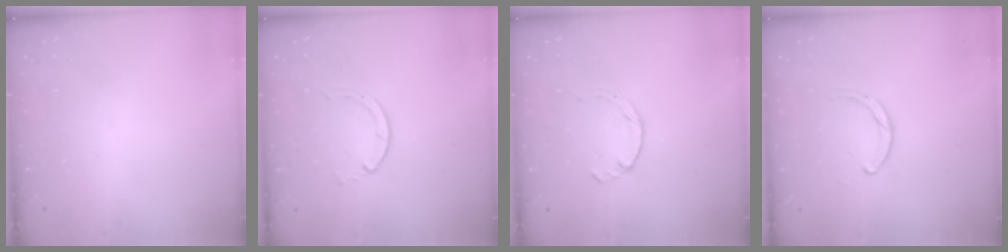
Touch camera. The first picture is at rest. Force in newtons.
{"total": 1.3, "press": 1.2, "slide": 0.3}
{"total": 1.0, "press": 1.0, "slide": 0.3}
{"total": 1.8, "press": 1.8, "slide": 0.2}